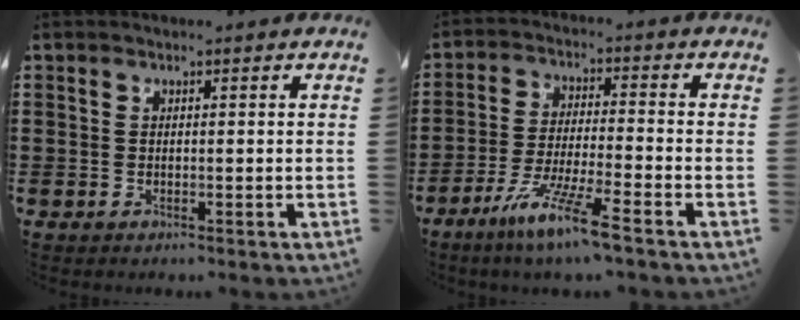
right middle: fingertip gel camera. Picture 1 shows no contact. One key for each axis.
{"total": 8.6, "fx": -6.5, "fy": -0.1, "fz": 5.7, "tx": -0.115, "ty": -0.011, "tz": -0.125}